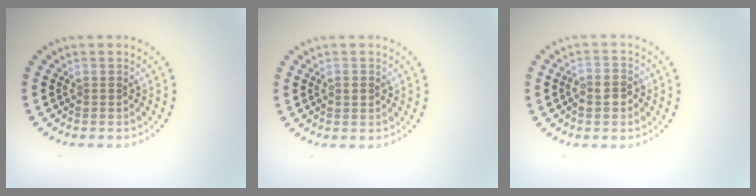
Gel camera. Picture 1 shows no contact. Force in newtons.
{"total": 1.1, "press": 1.1, "slide": 0.2}
{"total": 2.3, "press": 2.1, "slide": 0.8}